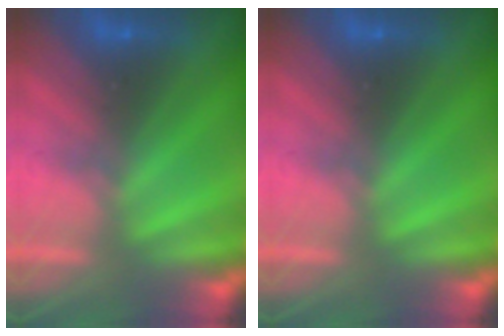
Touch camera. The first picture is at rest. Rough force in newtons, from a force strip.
{"total": 0.0}